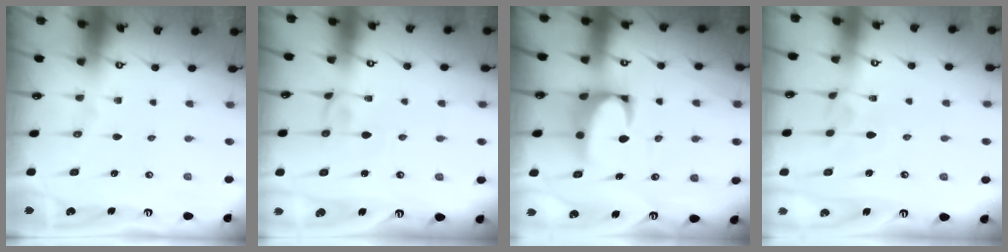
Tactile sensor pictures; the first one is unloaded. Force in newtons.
{"total": 2.0, "press": 2.0, "slide": 0.2}
{"total": 3.9, "press": 3.7, "slide": 1.2}
{"total": 3.0, "press": 3.0, "slide": 0.2}